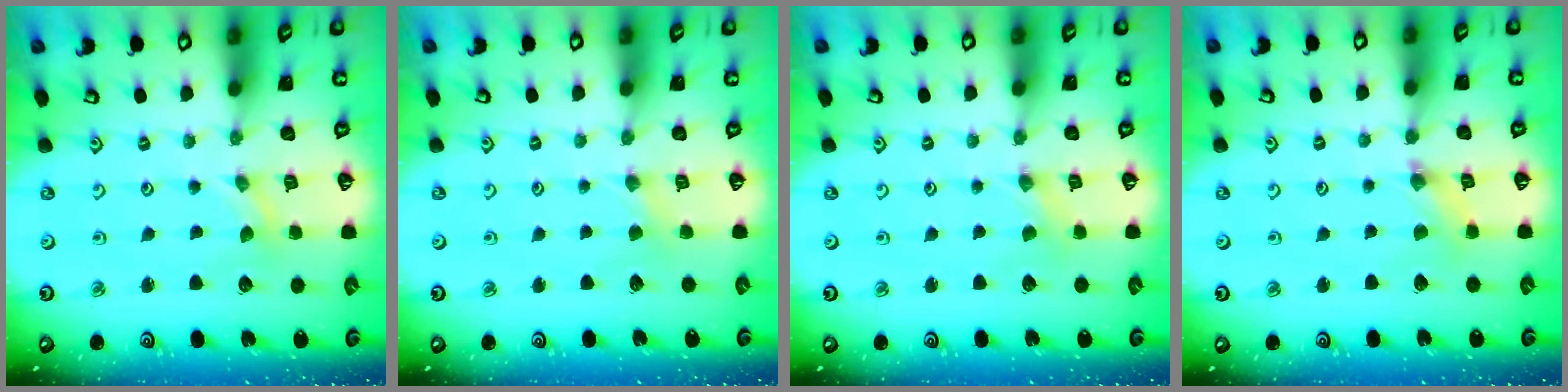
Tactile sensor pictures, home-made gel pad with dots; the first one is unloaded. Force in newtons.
{"total": 1.4, "press": 1.4, "slide": 0.4}
{"total": 0.9, "press": 0.9, "slide": 0.2}
{"total": 1.9, "press": 1.8, "slide": 0.3}